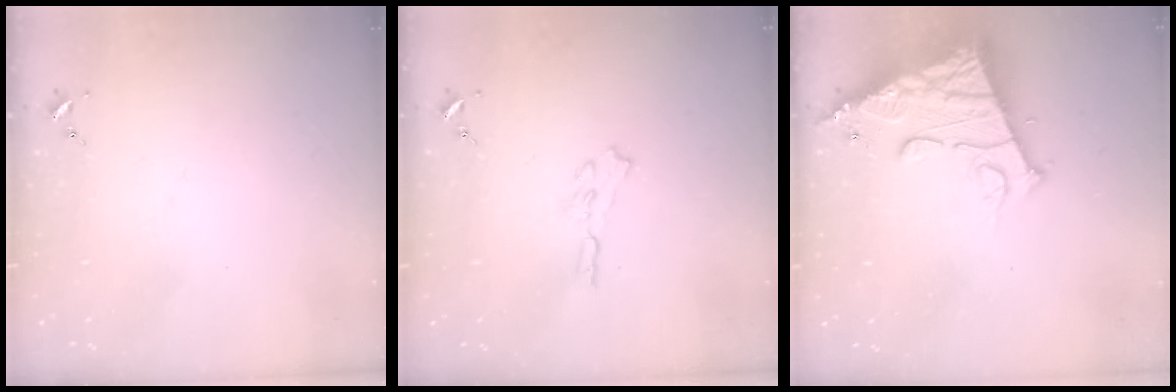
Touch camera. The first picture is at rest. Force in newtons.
{"total": 3.8, "press": 3.8, "slide": 0.3}
{"total": 16.0, "press": 15.9, "slide": 1.8}